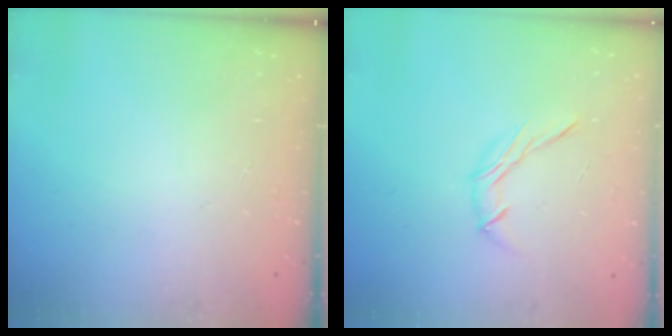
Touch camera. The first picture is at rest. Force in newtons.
{"total": 6.4, "press": 6.4, "slide": 0.7}